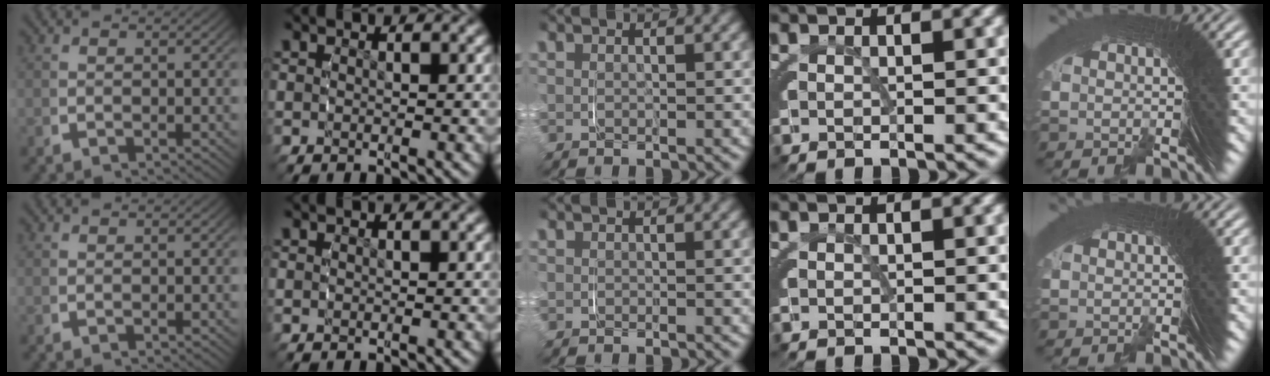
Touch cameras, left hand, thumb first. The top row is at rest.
{"middle": {"total": 0.6, "force": [-0.1, -0.2, -0.6], "torque": [0.009, 0.003, -0.004]}}